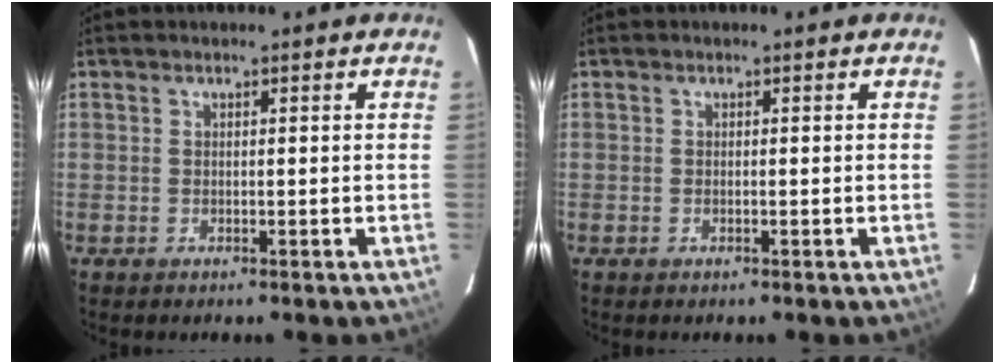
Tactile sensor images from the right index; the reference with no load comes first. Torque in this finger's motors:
{"motor_torque": [0.11, 0.15, -0.03, 0.00]}